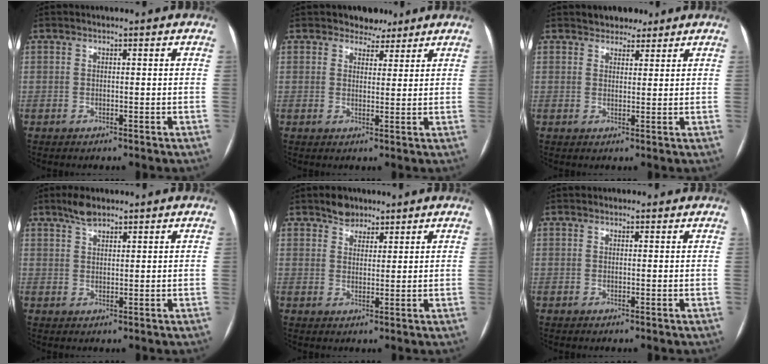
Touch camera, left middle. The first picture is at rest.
{"total": 3.7, "force": [3.0, 2.2, 0.4], "torque": [0.003, 0.003, 0.041]}
{"total": 3.7, "force": [3.0, 2.1, 0.7], "torque": [-0.003, 0.009, 0.044]}
{"total": 3.1, "force": [2.5, 1.1, 1.5], "torque": [-0.034, 0.009, 0.046]}
{"total": 3.5, "force": [2.7, 2.1, 0.6], "torque": [-0.007, 0.005, 0.042]}
{"total": 1.1, "force": [0.9, 0.6, 0.0], "torque": [-0.001, 0.005, 0.008]}